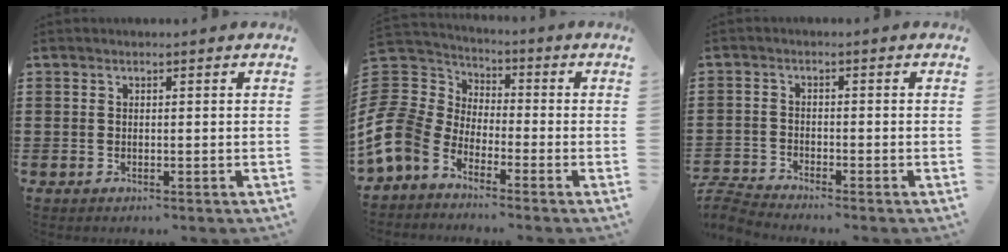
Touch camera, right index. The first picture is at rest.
{"total": 8.5, "force": [-4.9, 6.2, 3.2], "torque": [-0.122, -0.008, -0.106]}
{"total": 2.8, "force": [-2.8, -0.1, 0.2], "torque": [-0.022, -0.006, -0.064]}